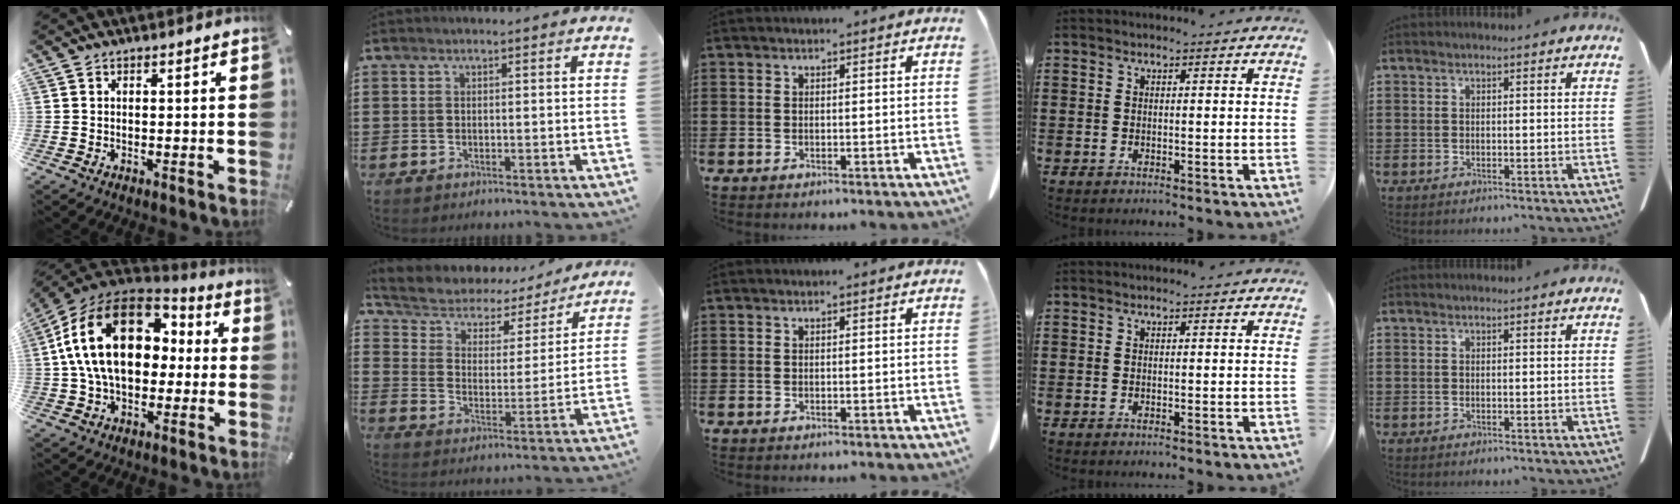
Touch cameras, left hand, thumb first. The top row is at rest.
{"thumb": {"total": 22.6, "force": [3.3, 15.3, 16.3], "torque": [-0.333, 0.013, 0.053]}, "index": {"total": 4.2, "force": [3.8, 1.9, 0.5], "torque": [-0.037, -0.028, 0.057]}}